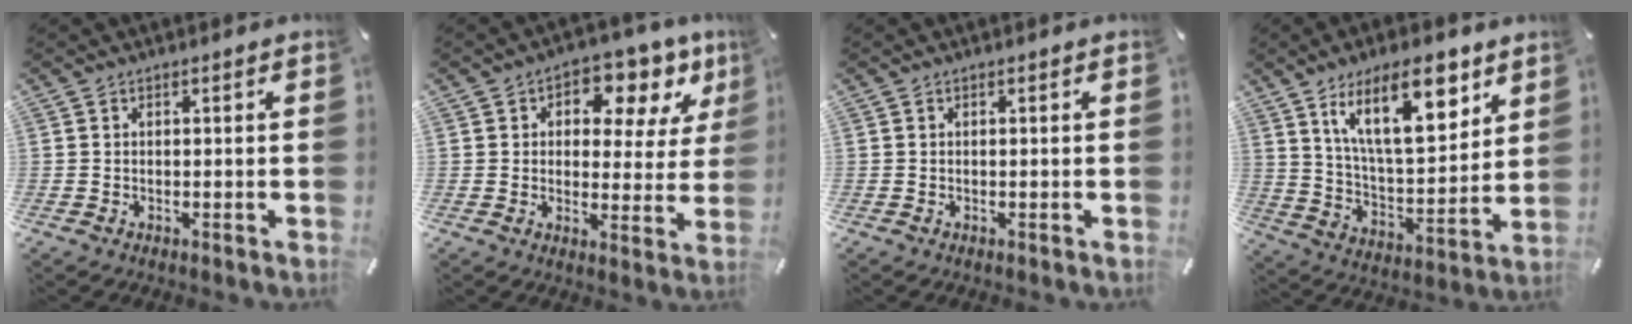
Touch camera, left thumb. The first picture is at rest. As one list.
[{"total": 9.5, "force": [4.9, 6.2, 5.2], "torque": [-0.064, -0.032, 0.080]}, {"total": 0.0}, {"total": 19.1, "force": [10.7, 8.0, 13.7], "torque": [-0.235, -0.036, 0.177]}]